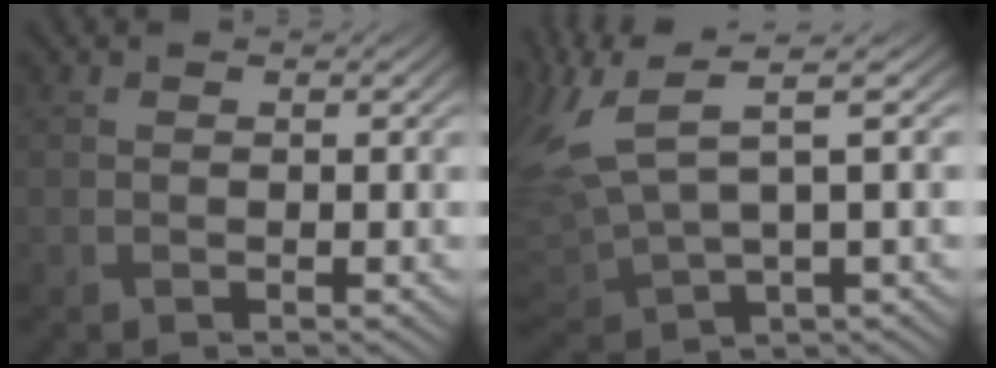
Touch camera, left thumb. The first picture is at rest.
{"total": 10.0, "force": [3.3, 3.8, 8.6], "torque": [-0.217, 0.009, 0.066]}